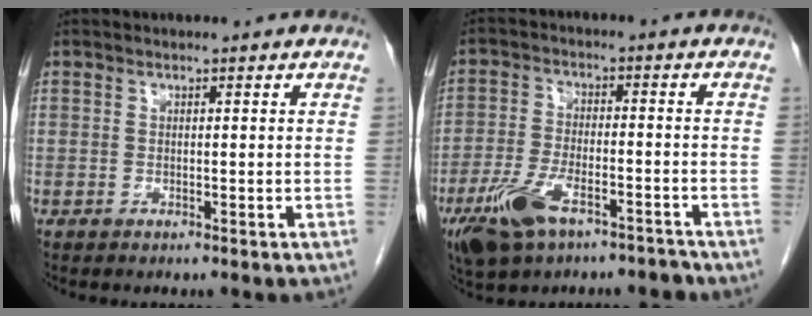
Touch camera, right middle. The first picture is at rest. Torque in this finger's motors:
{"motor_torque": [0.53, -0.50, 0.17, 0.09]}